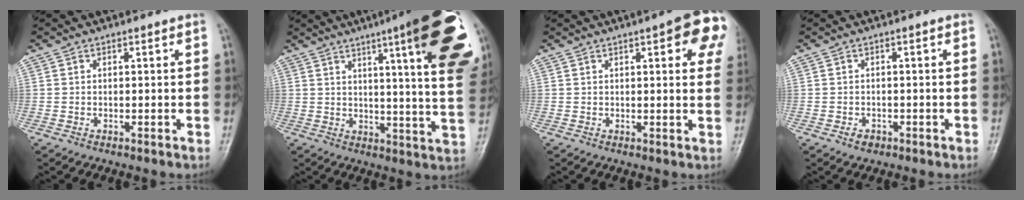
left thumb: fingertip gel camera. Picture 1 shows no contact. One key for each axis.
{"total": 22.9, "fx": 10.3, "fy": 3.5, "fz": 20.2, "tx": -0.227, "ty": -0.030, "tz": 0.125}
{"total": 10.8, "fx": 4.4, "fy": 3.3, "fz": 9.4, "tx": -0.080, "ty": -0.005, "tz": 0.042}
{"total": 1.9, "fx": -1.0, "fy": 1.4, "fz": 0.8, "tx": -0.008, "ty": 0.006, "tz": -0.013}